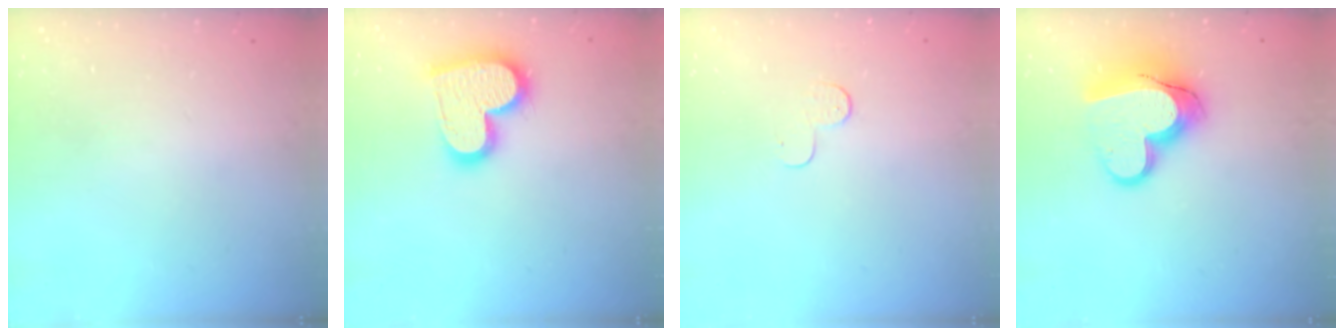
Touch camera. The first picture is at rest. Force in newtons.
{"total": 17.2, "press": 17.1, "slide": 1.2}
{"total": 5.0, "press": 4.9, "slide": 0.5}
{"total": 16.2, "press": 16.2, "slide": 1.3}